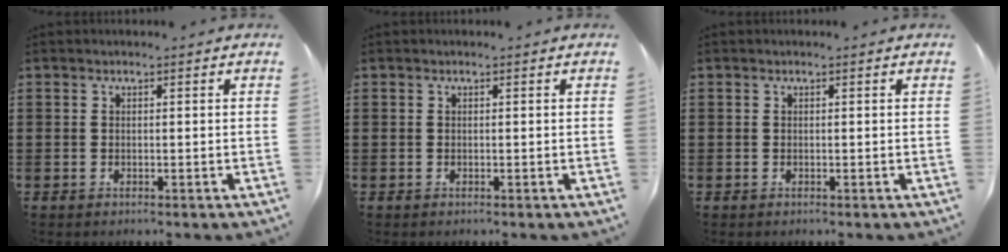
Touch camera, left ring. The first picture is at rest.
{"total": 0.0}
{"total": 0.0}